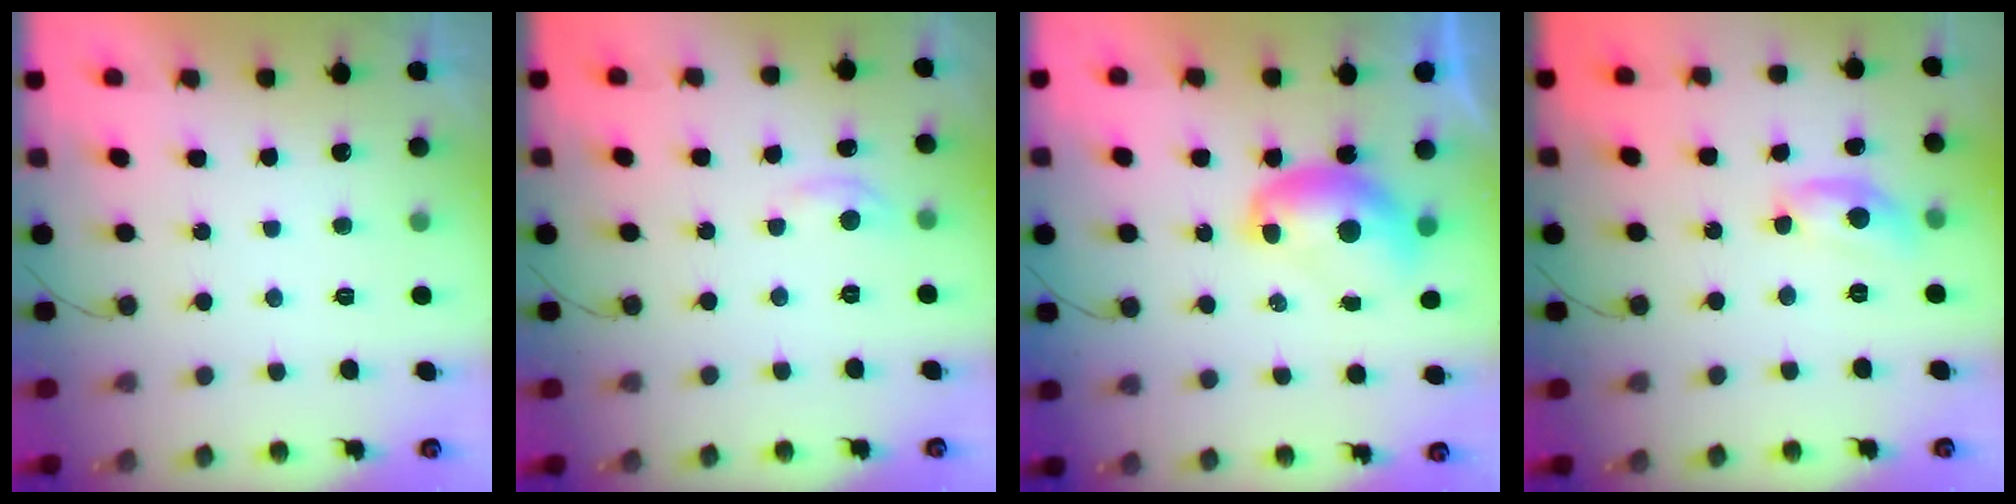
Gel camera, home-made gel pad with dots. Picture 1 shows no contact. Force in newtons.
{"total": 3.4, "press": 3.3, "slide": 0.5}
{"total": 8.0, "press": 7.9, "slide": 1.1}
{"total": 10.5, "press": 10.5, "slide": 0.5}